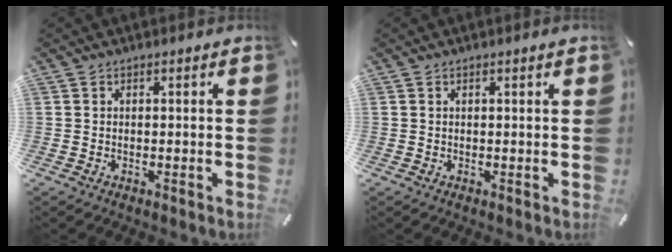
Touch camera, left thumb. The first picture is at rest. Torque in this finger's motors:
{"motor_torque": [-0.01, -0.08, -0.06, -0.05, -0.06]}